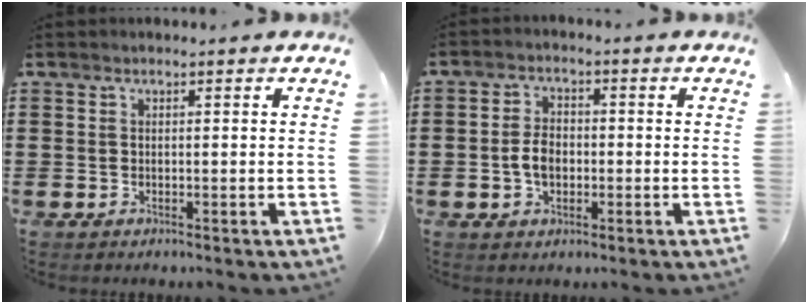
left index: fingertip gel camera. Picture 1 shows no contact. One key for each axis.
{"total": 4.1, "fx": -0.8, "fy": 2.6, "fz": 3.1, "tx": -0.074, "ty": 0.001, "tz": -0.020}